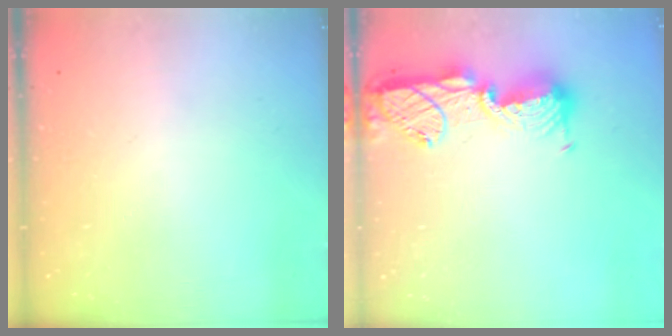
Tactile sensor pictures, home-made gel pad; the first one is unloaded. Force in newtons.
{"total": 16.3, "press": 15.3, "slide": 5.7}